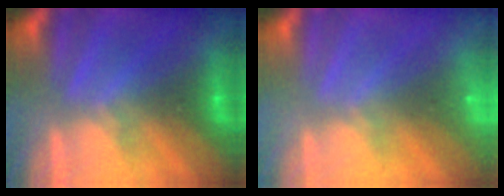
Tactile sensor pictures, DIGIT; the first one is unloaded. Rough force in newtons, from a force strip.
{"total": 2.2}